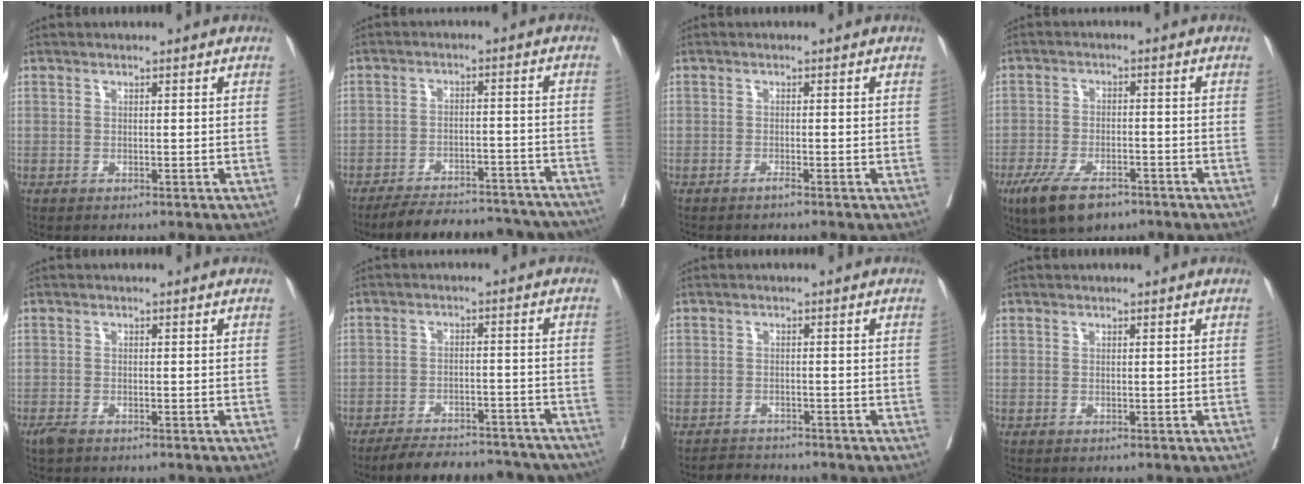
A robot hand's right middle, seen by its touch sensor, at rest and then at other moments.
{"total": 20.4, "force": [-18.7, 4.7, 6.4], "torque": [-0.079, 0.005, -0.238]}
{"total": 0.7, "force": [-0.6, -0.3, 0.4], "torque": [-0.012, -0.002, -0.011]}
{"total": 8.5, "force": [-5.7, 3.3, 5.3], "torque": [-0.105, -0.013, -0.097]}
{"total": 1.7, "force": [-1.3, 0.6, 0.9], "torque": [-0.024, -0.006, -0.023]}
{"total": 17.0, "force": [-15.4, 4.6, 5.5], "torque": [-0.086, 0.006, -0.197]}
{"total": 2.5, "force": [-2.4, 0.4, -0.5], "torque": [0.000, -0.012, -0.041]}
{"total": 0.0}